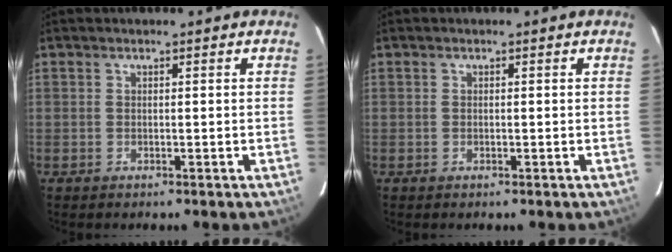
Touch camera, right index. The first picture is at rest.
{"total": 0.0}